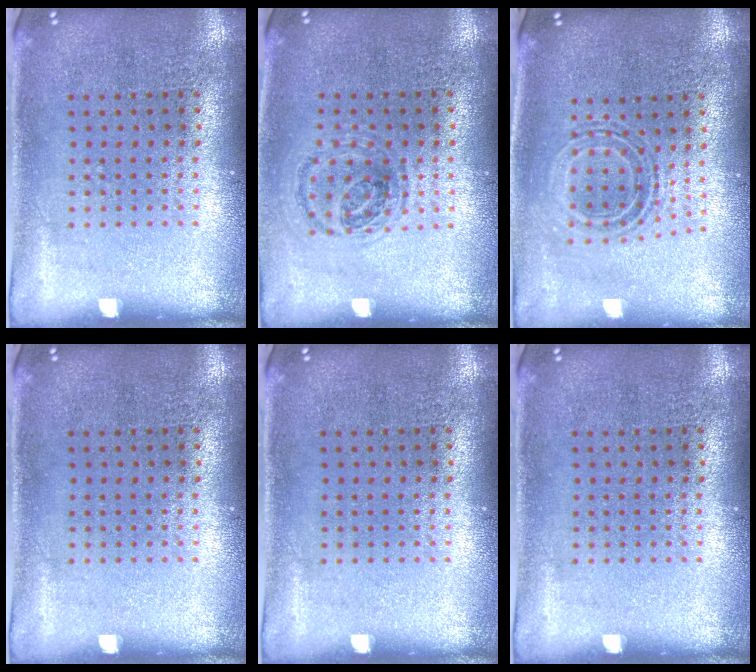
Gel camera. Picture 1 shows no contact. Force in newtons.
{"total": 1.1, "press": 1.0, "slide": 0.5}
{"total": 0.8, "press": 0.8, "slide": 0.3}
{"total": 0.0}
{"total": 0.0}
{"total": 0.0}